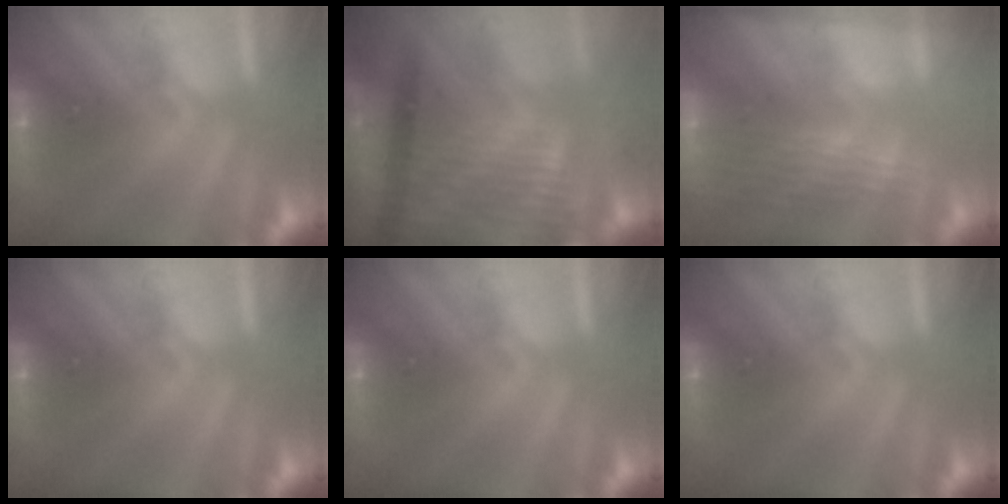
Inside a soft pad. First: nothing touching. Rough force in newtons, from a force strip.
{"total": 4.6}
{"total": 2.8}
{"total": 0.0}
{"total": 0.0}
{"total": 0.0}